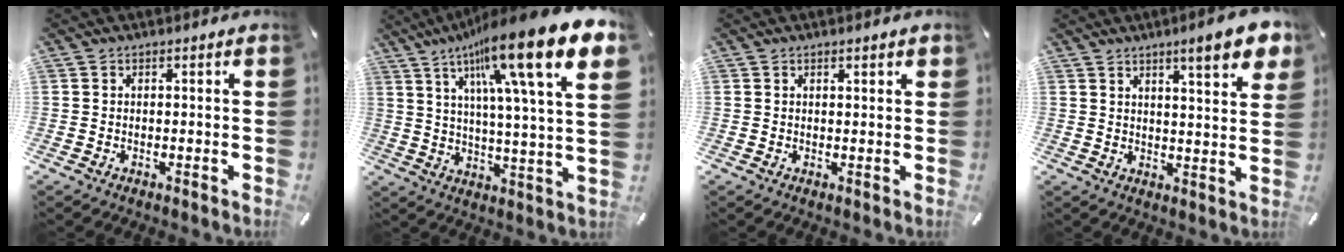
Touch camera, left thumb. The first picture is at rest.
{"total": 20.5, "force": [11.1, 2.5, 17.0], "torque": [-0.279, -0.058, 0.160]}
{"total": 1.0, "force": [0.7, 0.3, 0.6], "torque": [-0.012, 0.000, 0.013]}
{"total": 9.3, "force": [6.0, 2.0, 6.8], "torque": [-0.095, -0.032, 0.096]}